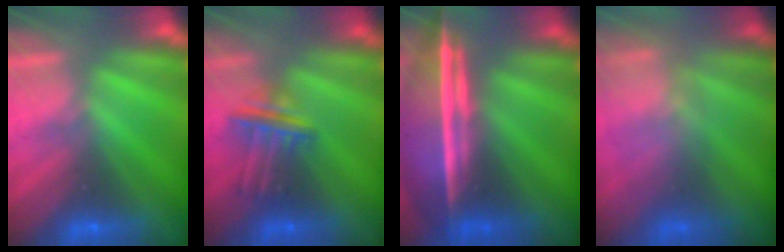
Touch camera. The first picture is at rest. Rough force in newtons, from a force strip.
{"total": 3.2}
{"total": 9.4}
{"total": 8.6}